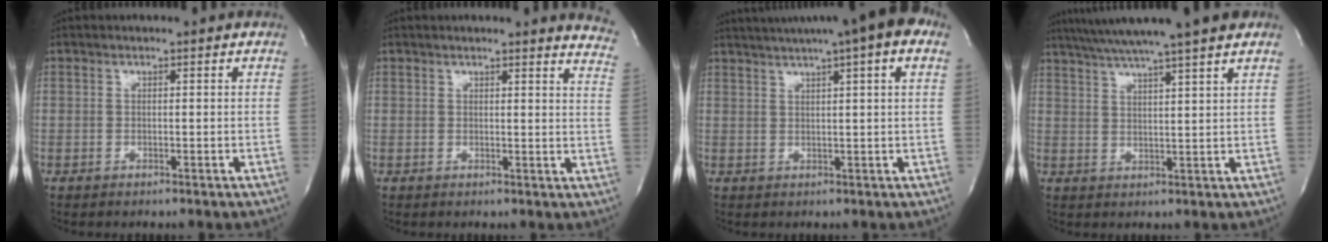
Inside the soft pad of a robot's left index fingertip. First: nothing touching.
{"total": 8.1, "force": [7.8, 0.0, 2.1], "torque": [-0.012, -0.061, 0.052]}
{"total": 12.5, "force": [8.1, 0.7, 9.5], "torque": [-0.155, 0.035, 0.101]}
{"total": 12.8, "force": [10.6, -1.3, 7.1], "torque": [-0.125, 0.011, 0.150]}